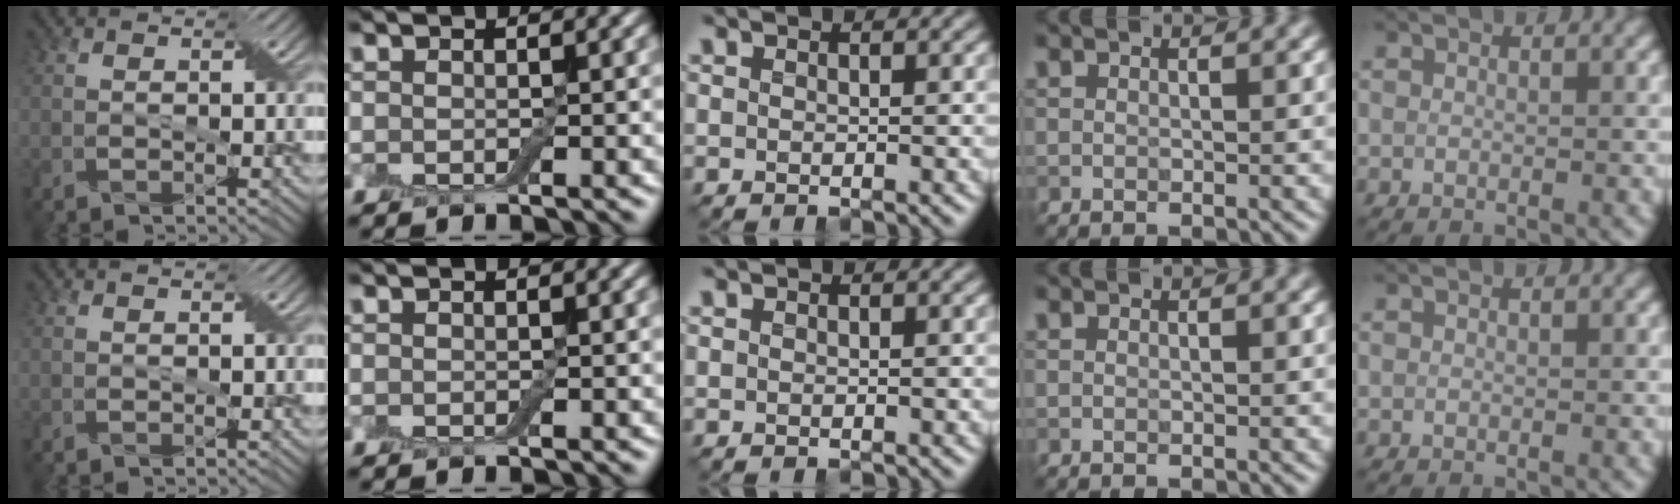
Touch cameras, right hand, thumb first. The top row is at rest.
{}